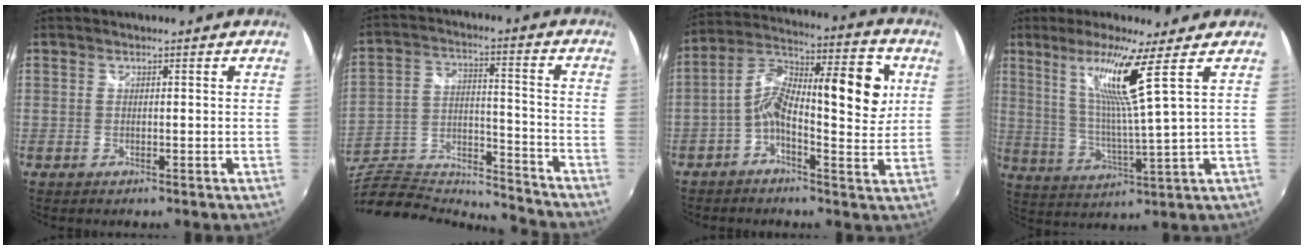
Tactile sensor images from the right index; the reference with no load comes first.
{"total": 18.0, "force": [-15.6, 5.4, 7.1], "torque": [-0.155, 0.007, -0.266]}
{"total": 14.6, "force": [1.0, 5.5, 13.5], "torque": [-0.221, 0.032, -0.001]}
{"total": 10.4, "force": [5.6, -2.0, 8.5], "torque": [-0.153, -0.003, 0.113]}